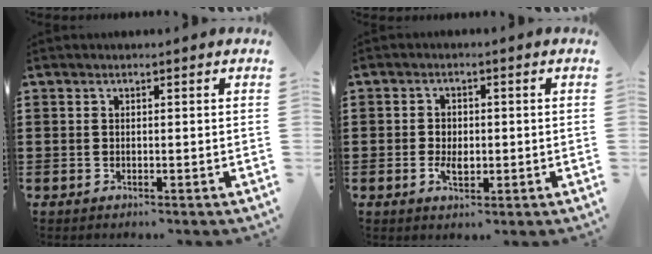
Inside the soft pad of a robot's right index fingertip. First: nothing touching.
{"total": 2.9, "force": [-0.6, 1.9, 2.2], "torque": [-0.041, 0.004, -0.011]}